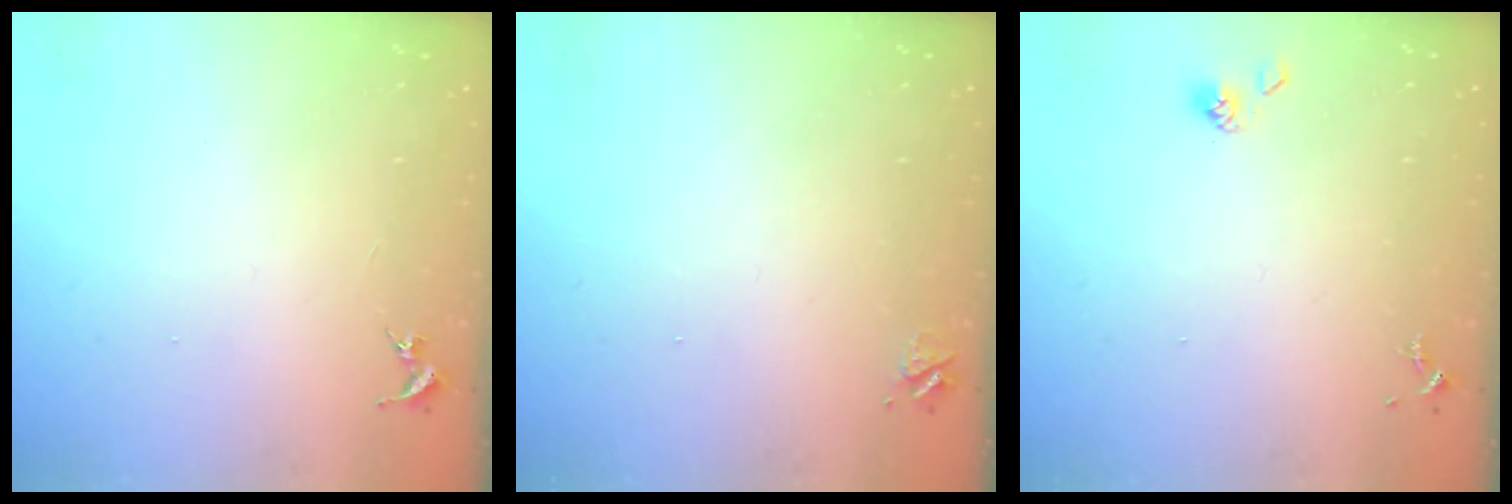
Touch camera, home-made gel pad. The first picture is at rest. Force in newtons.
{"total": 3.7, "press": 3.6, "slide": 0.5}
{"total": 3.8, "press": 3.7, "slide": 0.8}